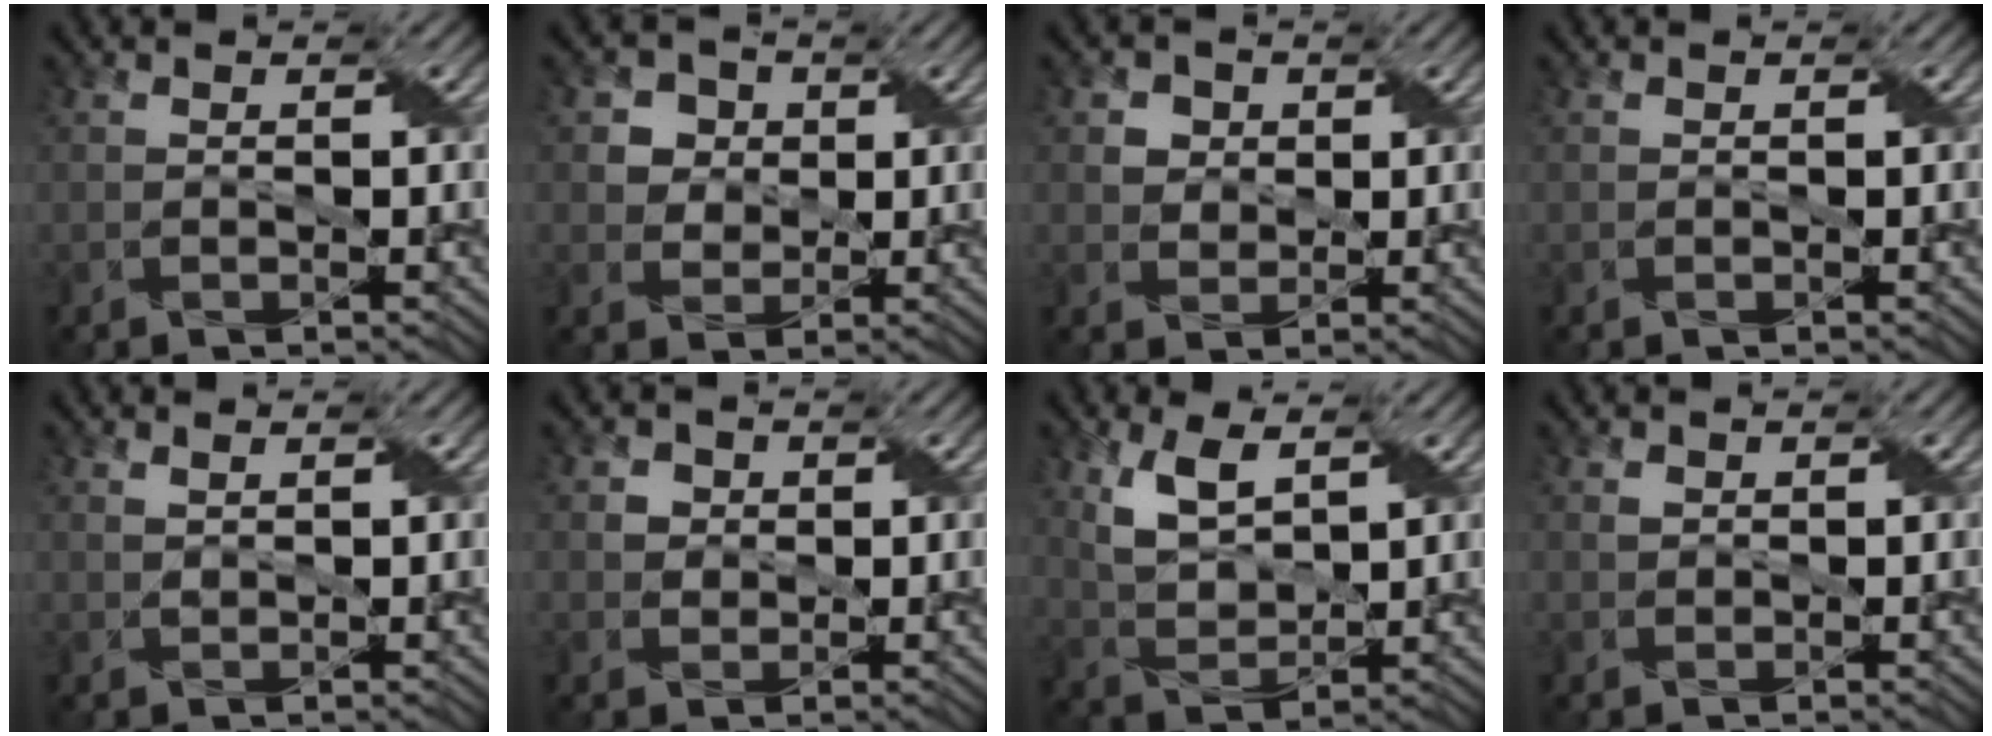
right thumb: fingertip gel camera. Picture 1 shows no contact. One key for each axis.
{"total": 4.3, "fx": 1.4, "fy": 3.8, "fz": 1.4, "tx": -0.049, "ty": -0.002, "tz": 0.024}
{"total": 3.4, "fx": 1.4, "fy": 2.9, "fz": 1.2, "tx": -0.040, "ty": -0.004, "tz": 0.027}
{"total": 0.0}
{"total": 0.9, "fx": 0.7, "fy": 0.2, "fz": 0.5, "tx": -0.018, "ty": 0.002, "tz": 0.015}
{"total": 2.5, "fx": 0.8, "fy": 2.2, "fz": 0.8, "tx": -0.026, "ty": -0.003, "tz": 0.015}
{"total": 6.3, "fx": 3.1, "fy": 3.1, "fz": 4.5, "tx": -0.107, "ty": -0.003, "tz": 0.063}
{"total": 0.8, "fx": 0.4, "fy": 0.6, "fz": 0.2, "tx": -0.010, "ty": -0.001, "tz": 0.008}